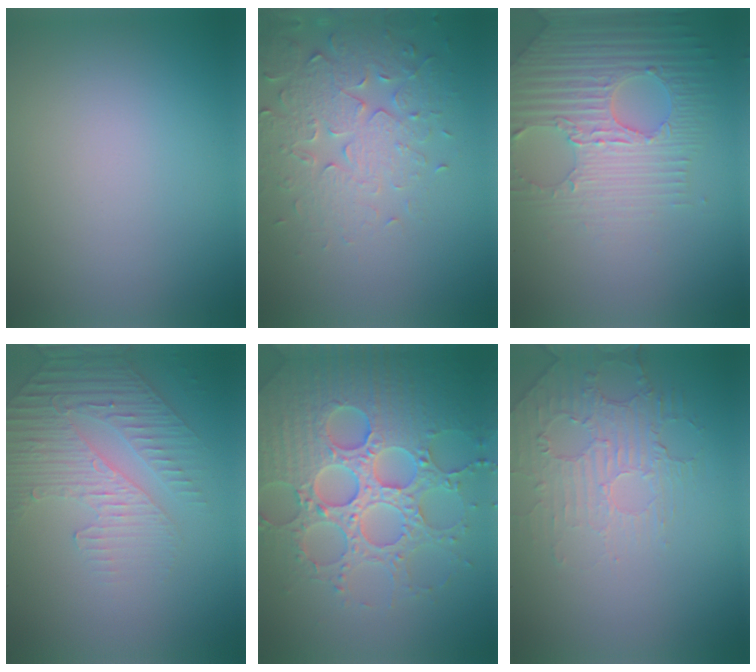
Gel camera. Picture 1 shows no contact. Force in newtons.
{"total": 4.5, "press": 4.5, "slide": 0.4}
{"total": 6.4, "press": 5.1, "slide": 3.9}
{"total": 4.7, "press": 3.4, "slide": 3.3}
{"total": 8.1, "press": 7.9, "slide": 1.8}
{"total": 2.3, "press": 1.5, "slide": 1.7}